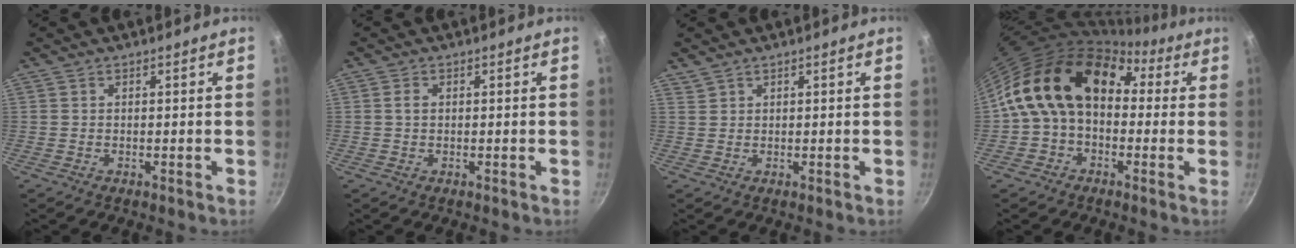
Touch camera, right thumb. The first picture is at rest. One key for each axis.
{"total": 1.3, "fx": 0.1, "fy": 0.9, "fz": 0.9, "tx": -0.017, "ty": 0.003, "tz": 0.002}
{"total": 1.2, "fx": 1.1, "fy": 0.4, "fz": 0.1, "tx": 0.000, "ty": 0.003, "tz": 0.027}
{"total": 17.4, "fx": 2.3, "fy": 12.3, "fz": 12.1, "tx": -0.180, "ty": 0.046, "tz": 0.019}